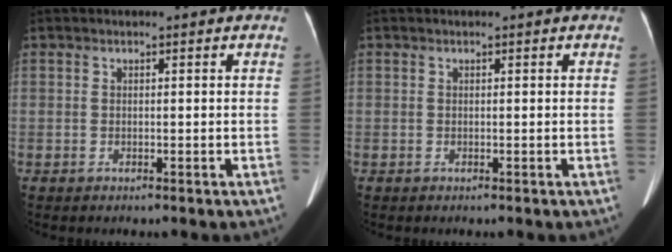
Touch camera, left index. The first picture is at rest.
{"total": 0.0}